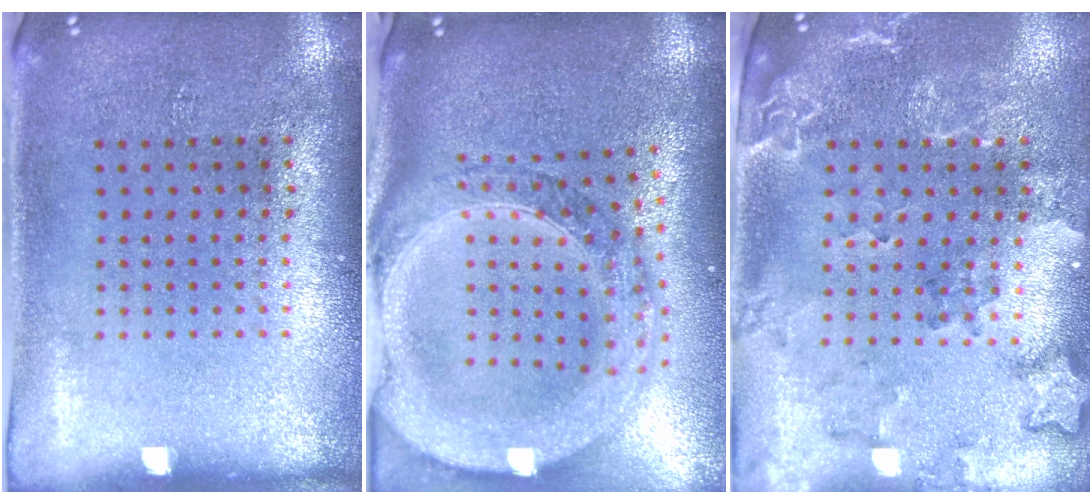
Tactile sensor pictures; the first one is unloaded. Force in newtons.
{"total": 3.6, "press": 2.9, "slide": 2.2}
{"total": 2.1, "press": 2.0, "slide": 0.7}